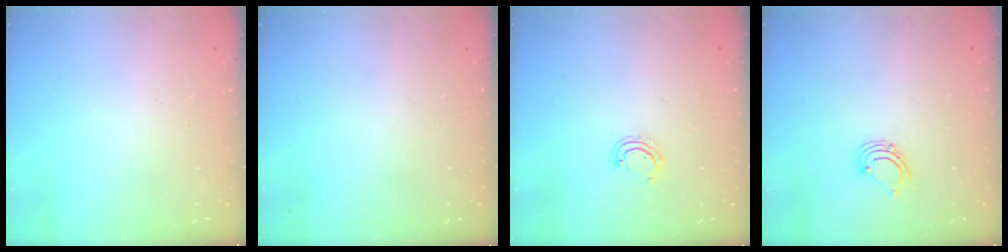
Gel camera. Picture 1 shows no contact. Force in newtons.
{"total": 0.0}
{"total": 2.7, "press": 2.7, "slide": 0.2}
{"total": 2.9, "press": 2.9, "slide": 0.2}